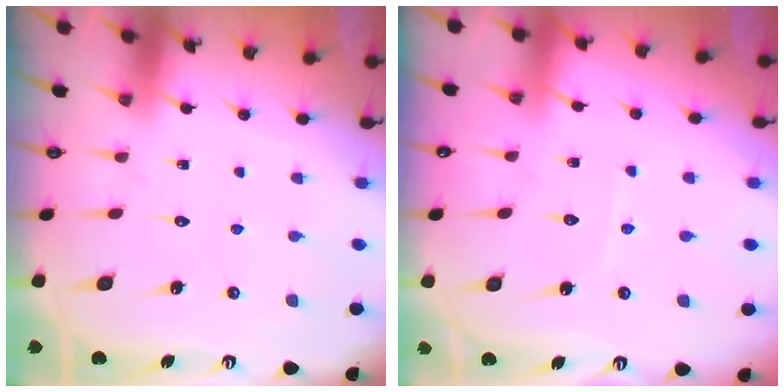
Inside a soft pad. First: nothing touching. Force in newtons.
{"total": 2.9, "press": 2.9, "slide": 0.4}